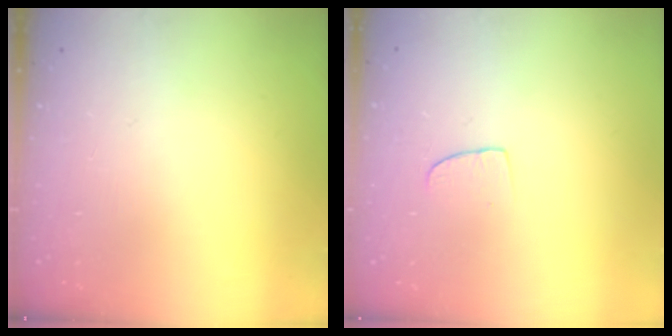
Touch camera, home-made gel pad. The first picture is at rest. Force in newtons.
{"total": 6.0, "press": 5.9, "slide": 0.5}